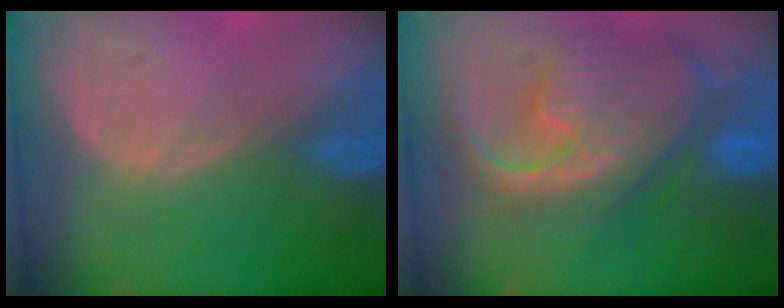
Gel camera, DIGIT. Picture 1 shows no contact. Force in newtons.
{"total": 12.4, "press": 10.6, "slide": 6.4}